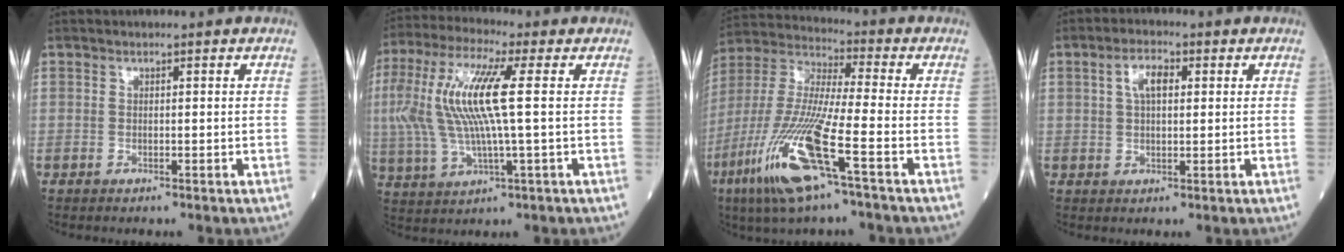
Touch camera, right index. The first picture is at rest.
{"total": 15.4, "force": [1.9, 2.3, 15.1], "torque": [-0.339, 0.019, 0.033]}
{"total": 16.9, "force": [-7.7, 1.1, 15.0], "torque": [-0.336, -0.032, -0.153]}
{"total": 4.3, "force": [1.3, 1.9, 3.7], "torque": [-0.071, 0.013, 0.024]}